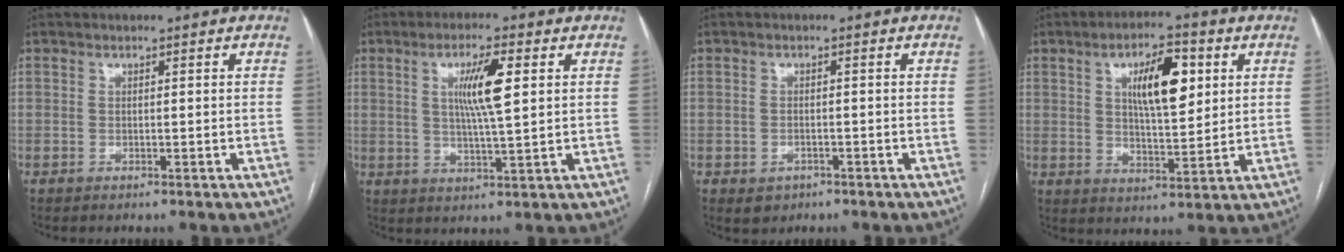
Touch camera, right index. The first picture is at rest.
{"total": 7.6, "force": [2.0, 0.5, 7.3], "torque": [-0.134, 0.000, 0.036]}
{"total": 2.4, "force": [-1.2, 1.8, 1.0], "torque": [-0.013, 0.002, -0.006]}
{"total": 10.4, "force": [3.4, 3.3, 9.3], "torque": [-0.153, 0.009, 0.059]}